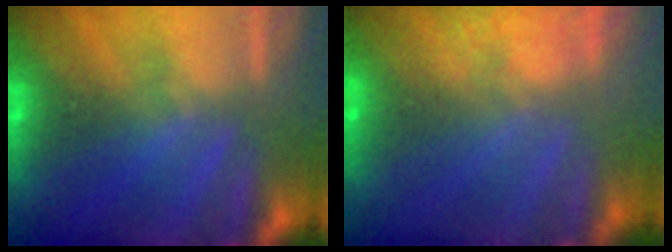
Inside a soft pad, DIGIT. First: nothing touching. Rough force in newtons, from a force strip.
{"total": 5.5}